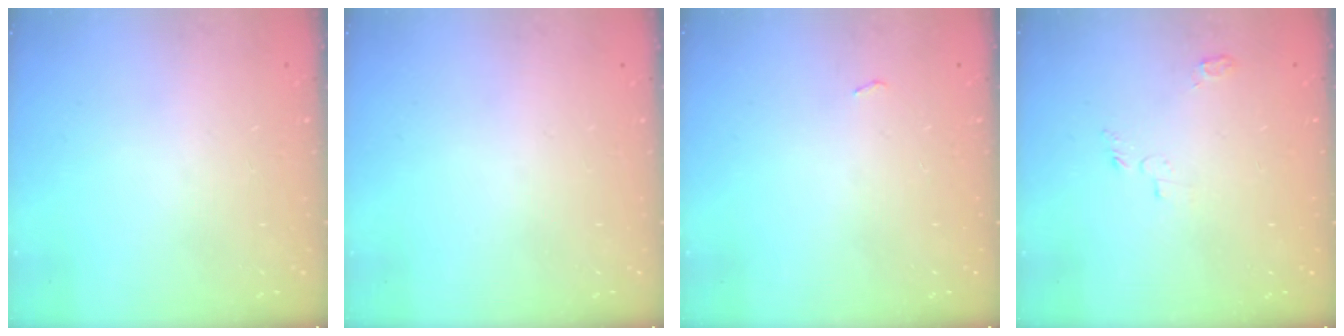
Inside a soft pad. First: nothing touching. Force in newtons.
{"total": 0.0}
{"total": 2.7, "press": 2.3, "slide": 1.4}
{"total": 4.0, "press": 4.0, "slide": 0.5}